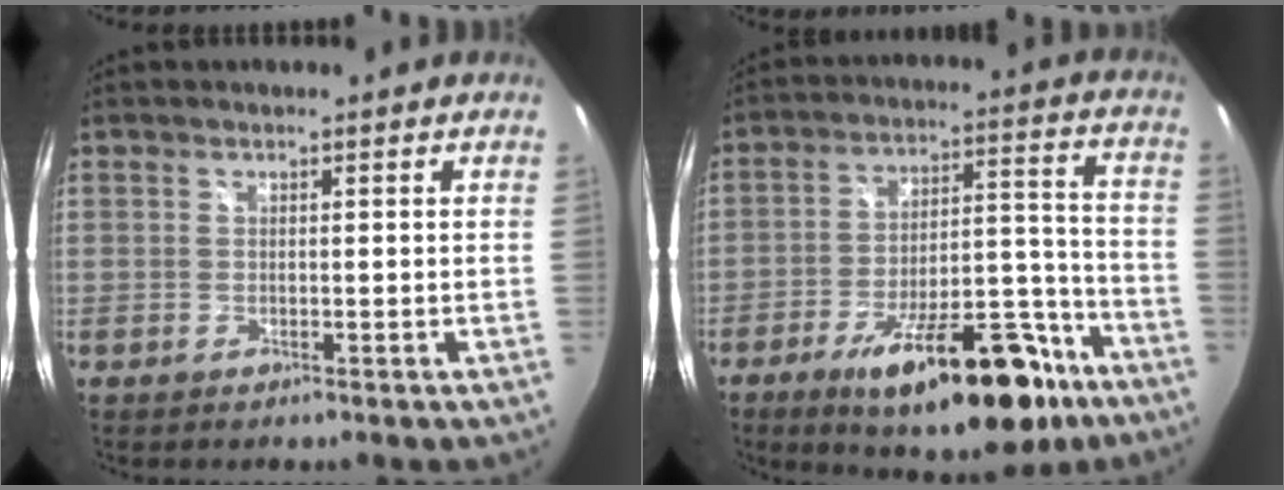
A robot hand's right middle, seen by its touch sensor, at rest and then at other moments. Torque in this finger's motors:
{"motor_torque": [1.37, -0.77, 0.64, 0.21]}